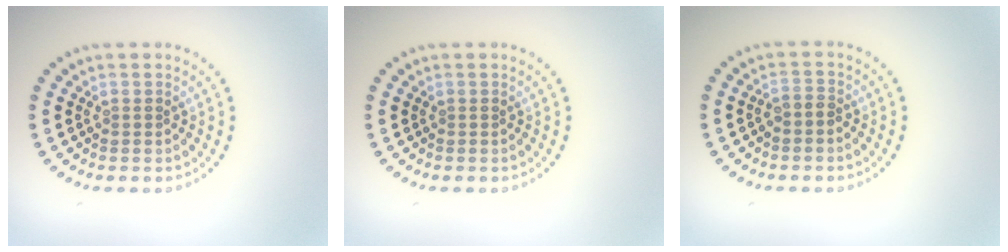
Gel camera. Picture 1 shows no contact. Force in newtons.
{"total": 0.0}
{"total": 1.0, "press": 0.7, "slide": 0.7}